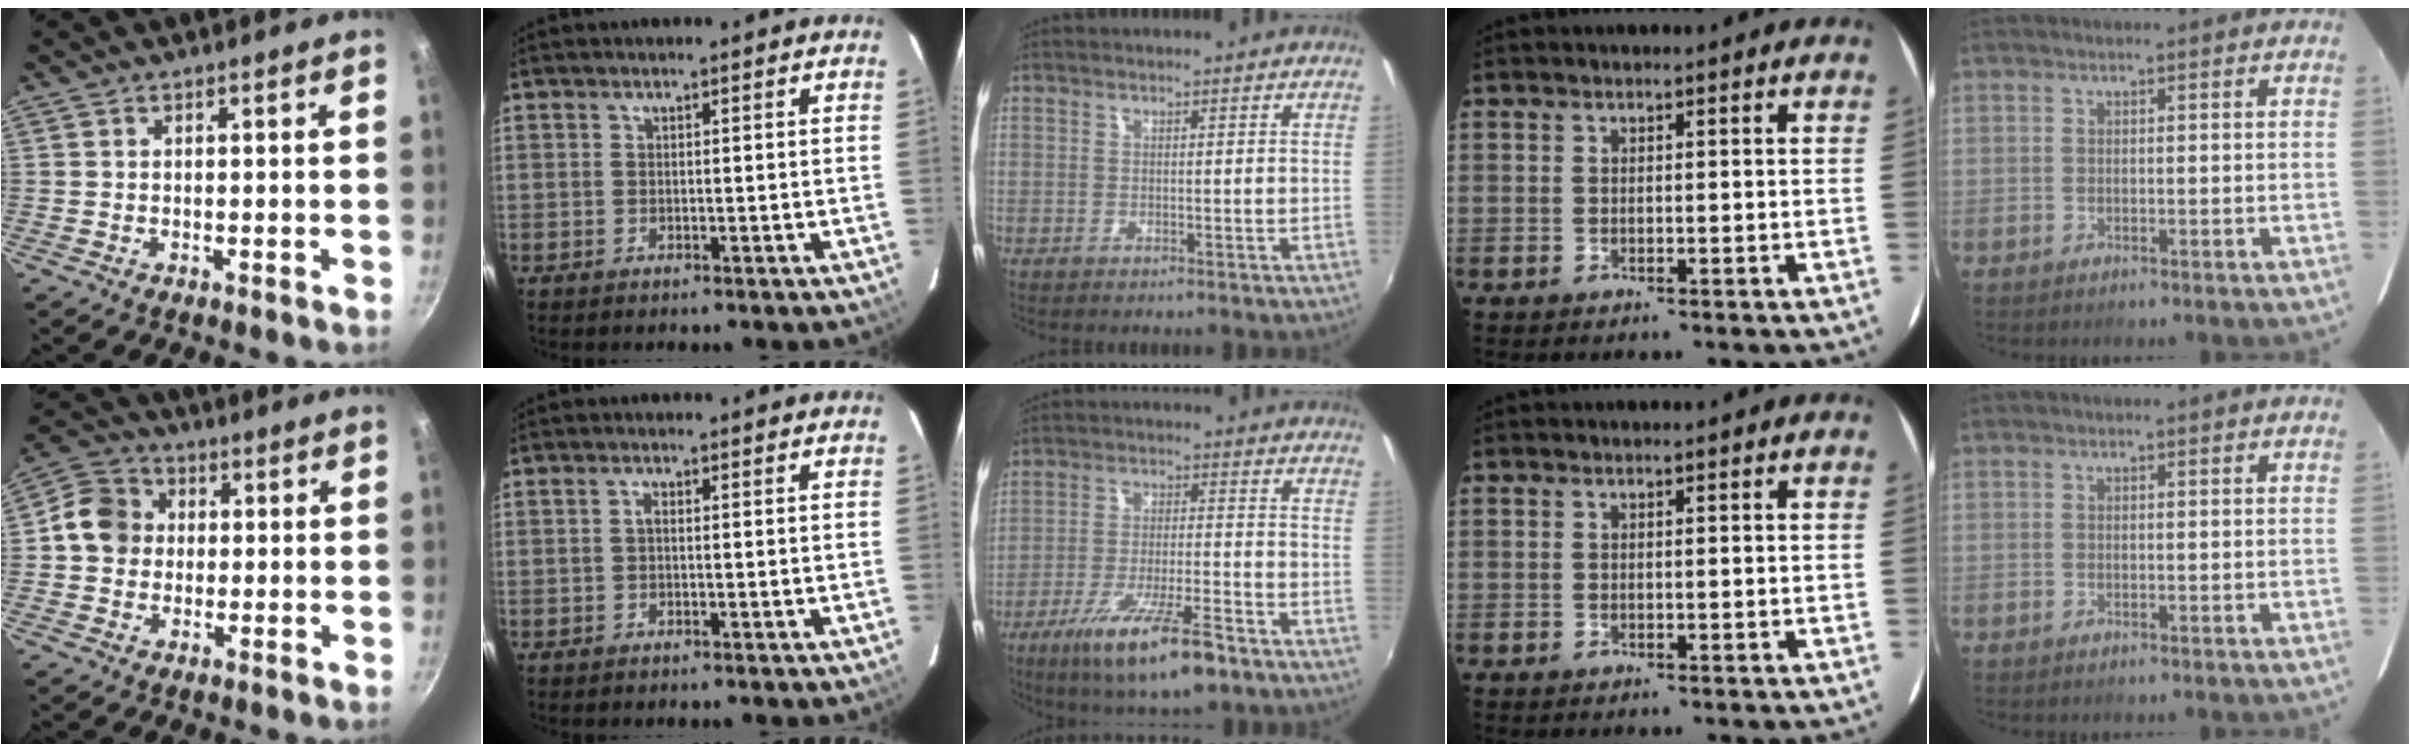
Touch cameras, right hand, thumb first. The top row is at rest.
{"thumb": {"total": 8.8, "force": [0.4, 7.8, 3.9], "torque": [-0.037, 0.017, -0.015]}, "index": {"total": 0.7, "force": [-0.1, 0.3, 0.7], "torque": [-0.013, 0.005, -0.004]}, "middle": {"total": 13.5, "force": [-8.7, 2.7, 9.9], "torque": [-0.196, -0.029, -0.148]}}